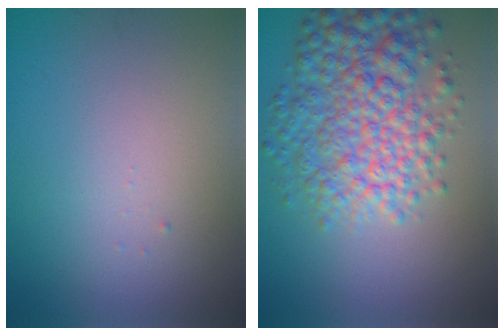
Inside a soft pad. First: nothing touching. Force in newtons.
{"total": 7.7, "press": 7.7, "slide": 0.2}